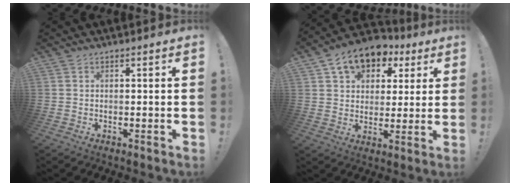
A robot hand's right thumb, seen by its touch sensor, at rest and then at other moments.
{"total": 11.7, "force": [6.6, 8.1, 5.2], "torque": [-0.088, -0.032, 0.126]}